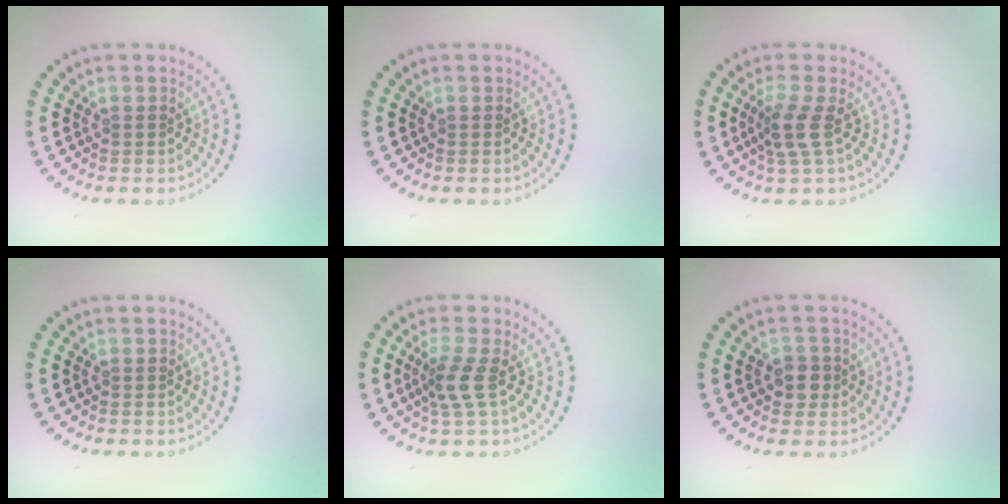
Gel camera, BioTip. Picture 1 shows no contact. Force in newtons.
{"total": 0.0}
{"total": 2.6, "press": 2.1, "slide": 1.6}
{"total": 0.0}
{"total": 2.5, "press": 1.9, "slide": 1.6}
{"total": 2.1, "press": 2.0, "slide": 0.8}